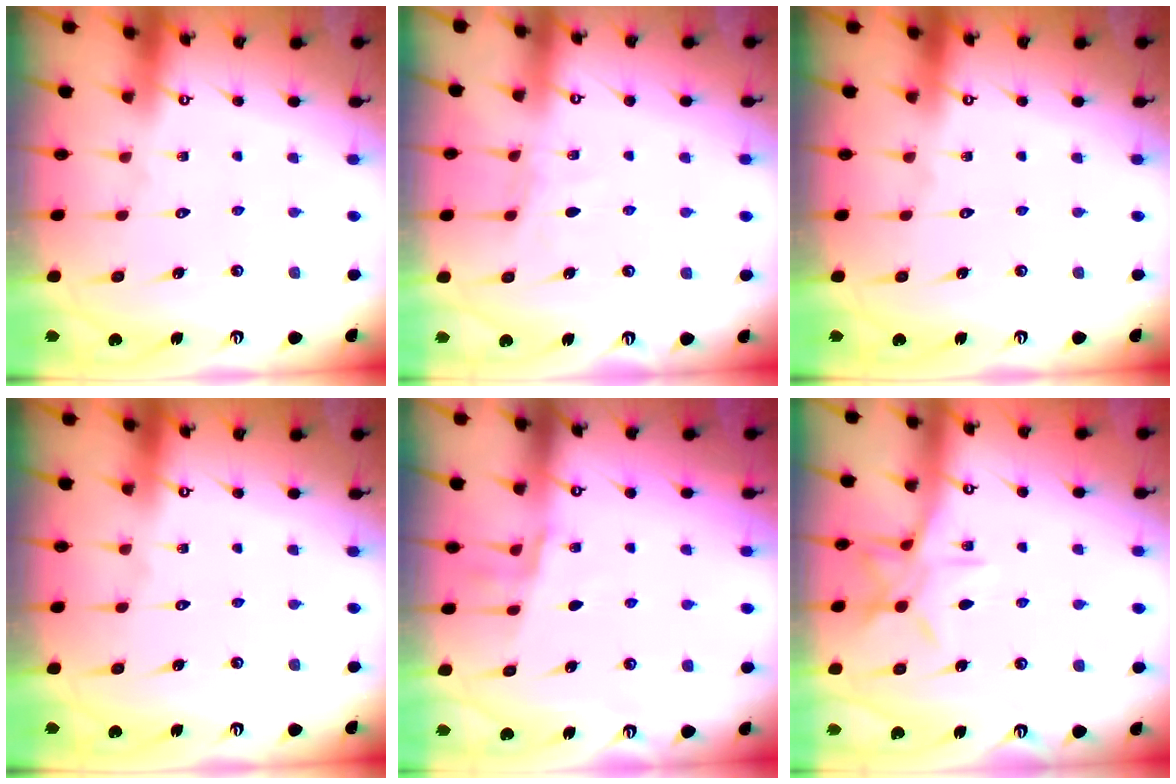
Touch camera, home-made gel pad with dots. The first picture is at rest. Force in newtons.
{"total": 3.4, "press": 3.4, "slide": 0.4}
{"total": 0.0}
{"total": 0.0}
{"total": 5.5, "press": 5.3, "slide": 1.3}
{"total": 9.2, "press": 9.2, "slide": 0.4}